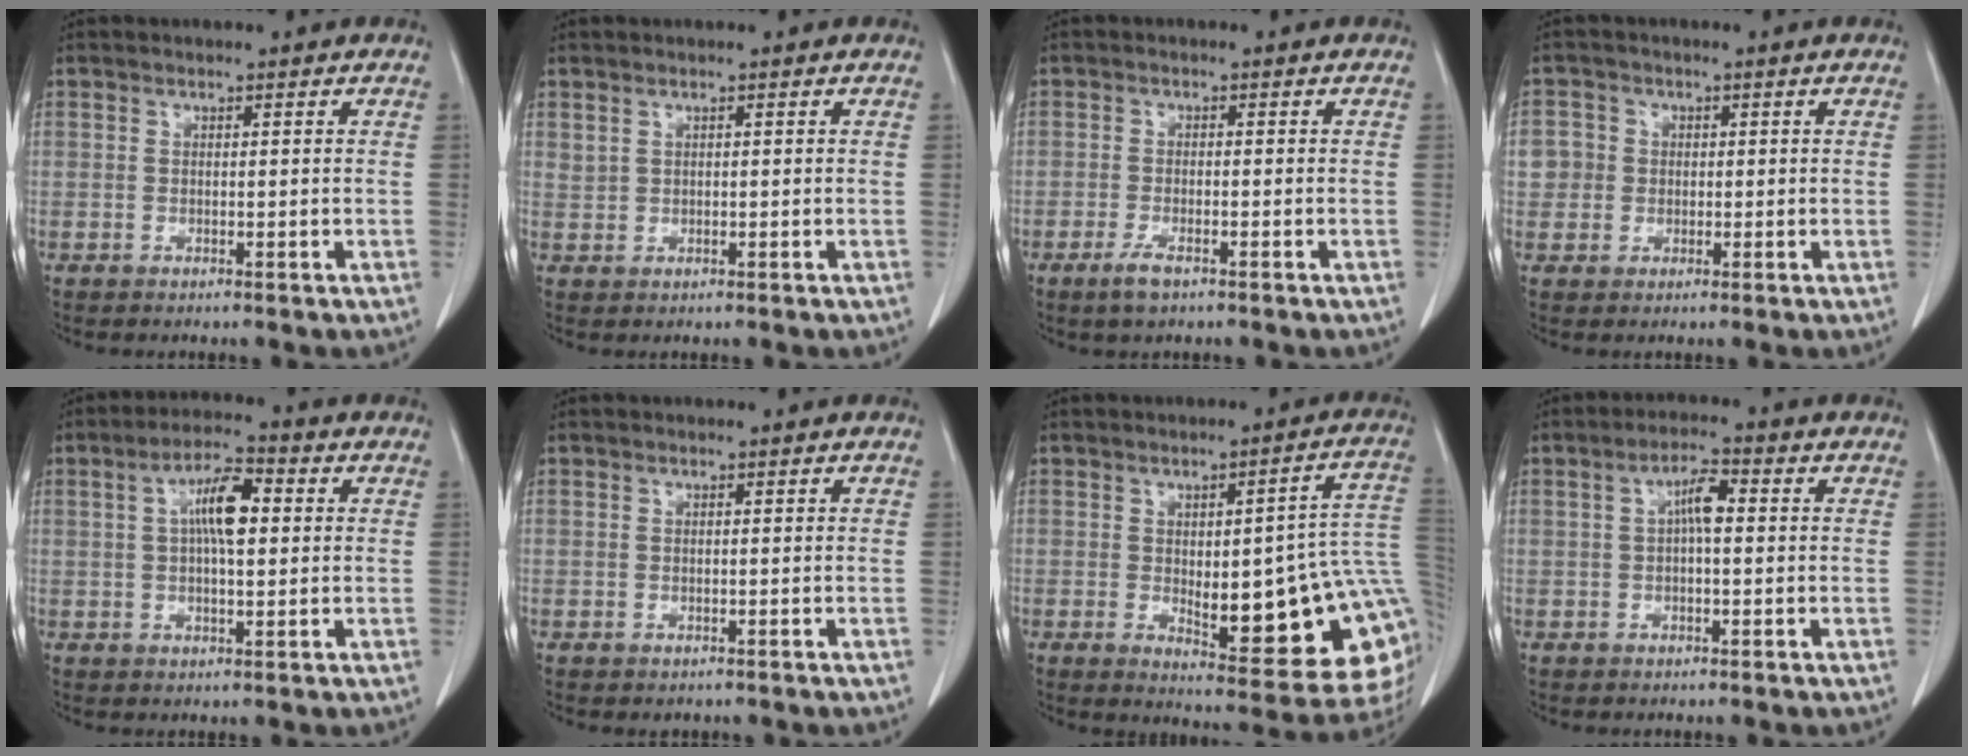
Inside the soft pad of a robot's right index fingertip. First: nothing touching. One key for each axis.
{"total": 0.9, "fx": 0.8, "fy": 0.4, "fz": 0.2, "tx": 0.001, "ty": 0.002, "tz": 0.016}
{"total": 2.9, "fx": -1.9, "fy": 0.7, "fz": 2.1, "tx": -0.046, "ty": -0.003, "tz": -0.034}
{"total": 3.7, "fx": 0.2, "fy": 3.7, "fz": 0.3, "tx": 0.007, "ty": 0.011, "tz": 0.003}
{"total": 7.3, "fx": 1.4, "fy": 1.9, "fz": 6.9, "tx": -0.128, "ty": 0.016, "tz": 0.021}
{"total": 0.6, "fx": -0.3, "fy": 0.5, "fz": 0.1, "tx": -0.005, "ty": 0.003, "tz": -0.001}
{"total": 20.4, "fx": -0.8, "fy": 4.9, "fz": 19.7, "tx": -0.181, "ty": 0.015, "tz": 0.010}
{"total": 4.1, "fx": 0.5, "fy": 0.9, "fz": 3.9, "tx": -0.070, "ty": 0.012, "tz": 0.005}